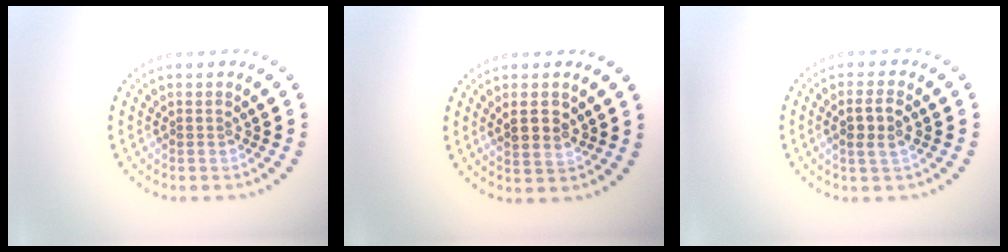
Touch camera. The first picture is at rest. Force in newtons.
{"total": 2.6, "press": 2.6, "slide": 0.6}
{"total": 2.3, "press": 2.2, "slide": 0.7}